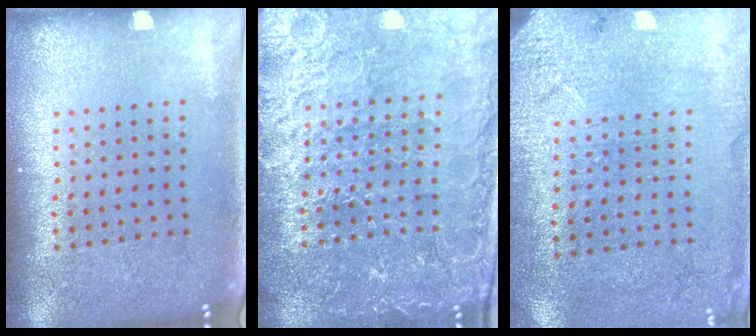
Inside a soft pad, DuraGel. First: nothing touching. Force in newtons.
{"total": 4.0, "press": 3.8, "slide": 0.9}
{"total": 2.6, "press": 2.4, "slide": 0.9}